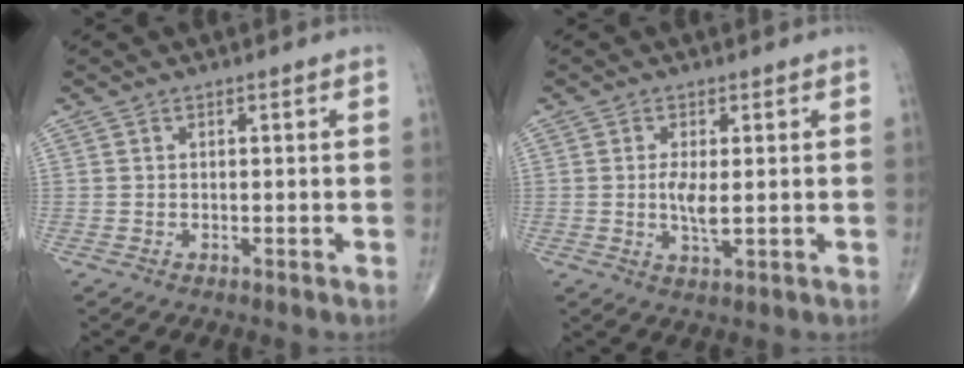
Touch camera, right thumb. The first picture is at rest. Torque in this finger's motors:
{"motor_torque": [2.11, 2.90, 0.17, -0.22, 0.04]}